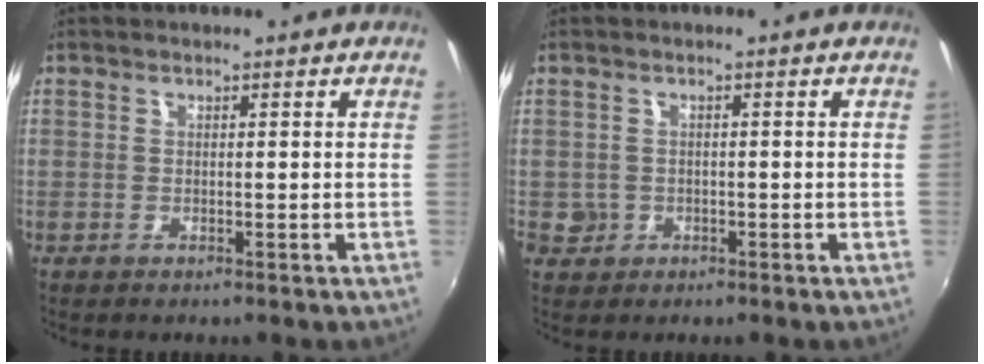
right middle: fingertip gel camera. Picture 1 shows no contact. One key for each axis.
{"total": 2.7, "fx": -0.6, "fy": 2.6, "fz": 0.5, "tx": -0.013, "ty": -0.003, "tz": -0.007}